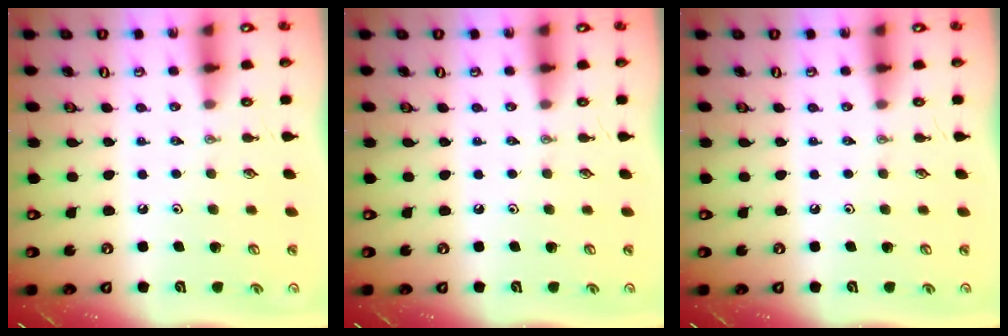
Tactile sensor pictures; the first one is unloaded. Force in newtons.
{"total": 0.0}
{"total": 0.0}